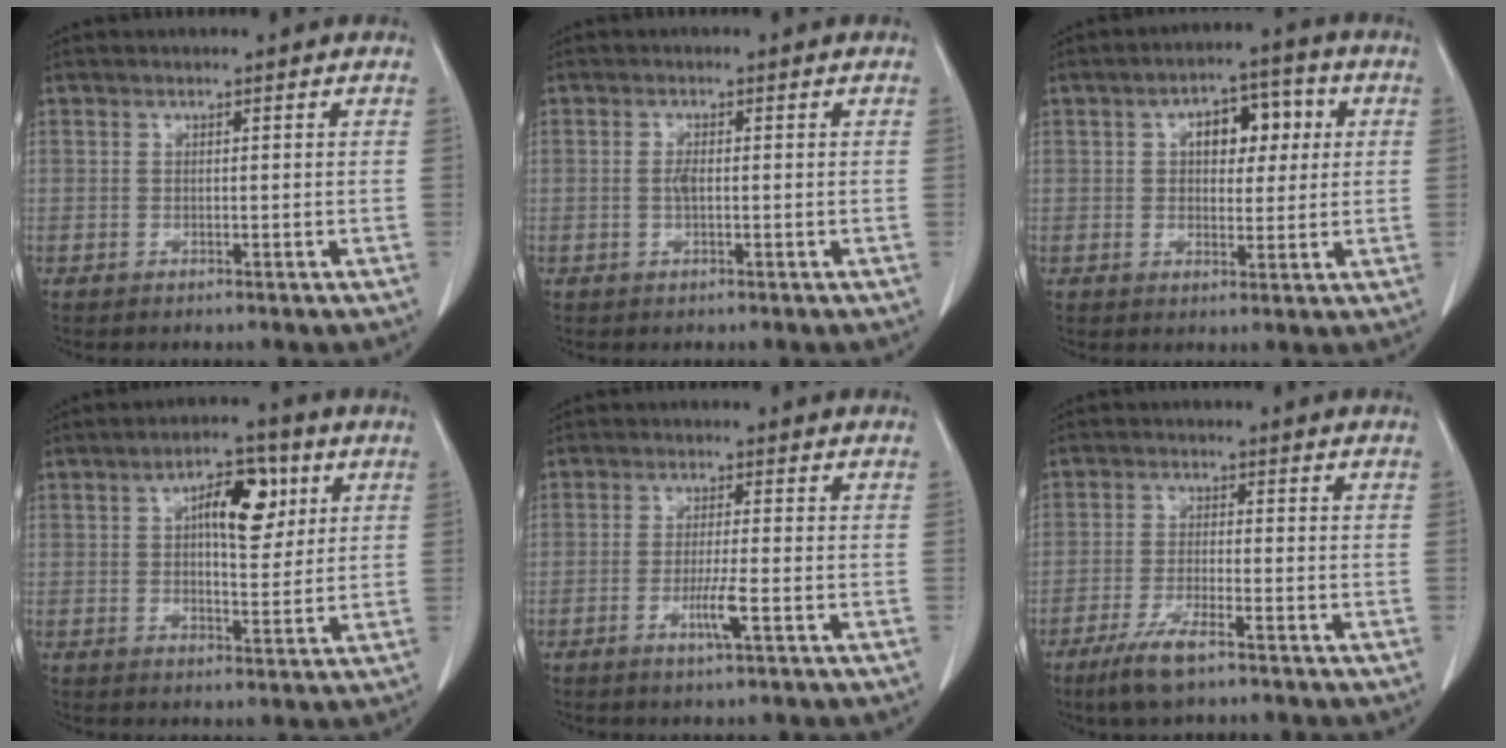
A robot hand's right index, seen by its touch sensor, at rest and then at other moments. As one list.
[{"total": 1.5, "force": [-0.1, 0.4, 1.4], "torque": [-0.032, 0.001, -0.002]}, {"total": 7.7, "force": [1.9, 4.1, 6.3], "torque": [-0.086, 0.028, 0.029]}, {"total": 8.7, "force": [3.0, 3.4, 7.4], "torque": [-0.112, 0.015, 0.045]}, {"total": 3.8, "force": [-1.5, -0.2, 3.5], "torque": [-0.069, -0.007, -0.028]}, {"total": 5.9, "force": [-3.9, 0.7, 4.4], "torque": [-0.094, -0.013, -0.071]}]